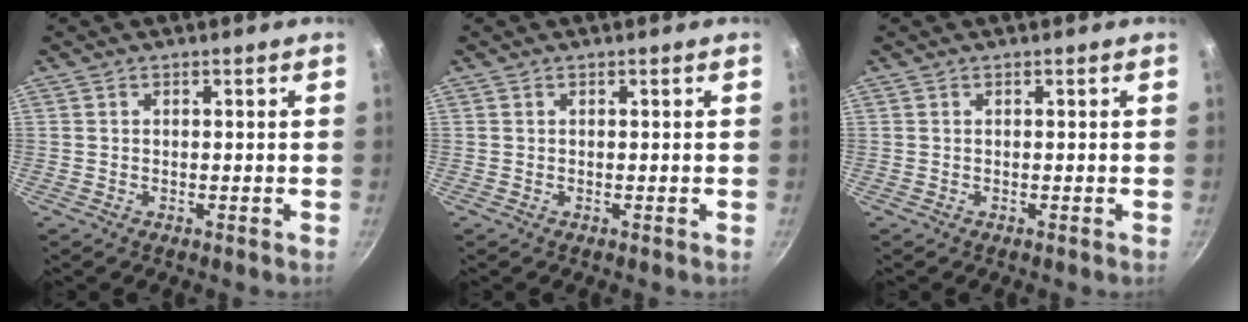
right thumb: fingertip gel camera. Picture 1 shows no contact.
{"total": 0.0}
{"total": 0.0}